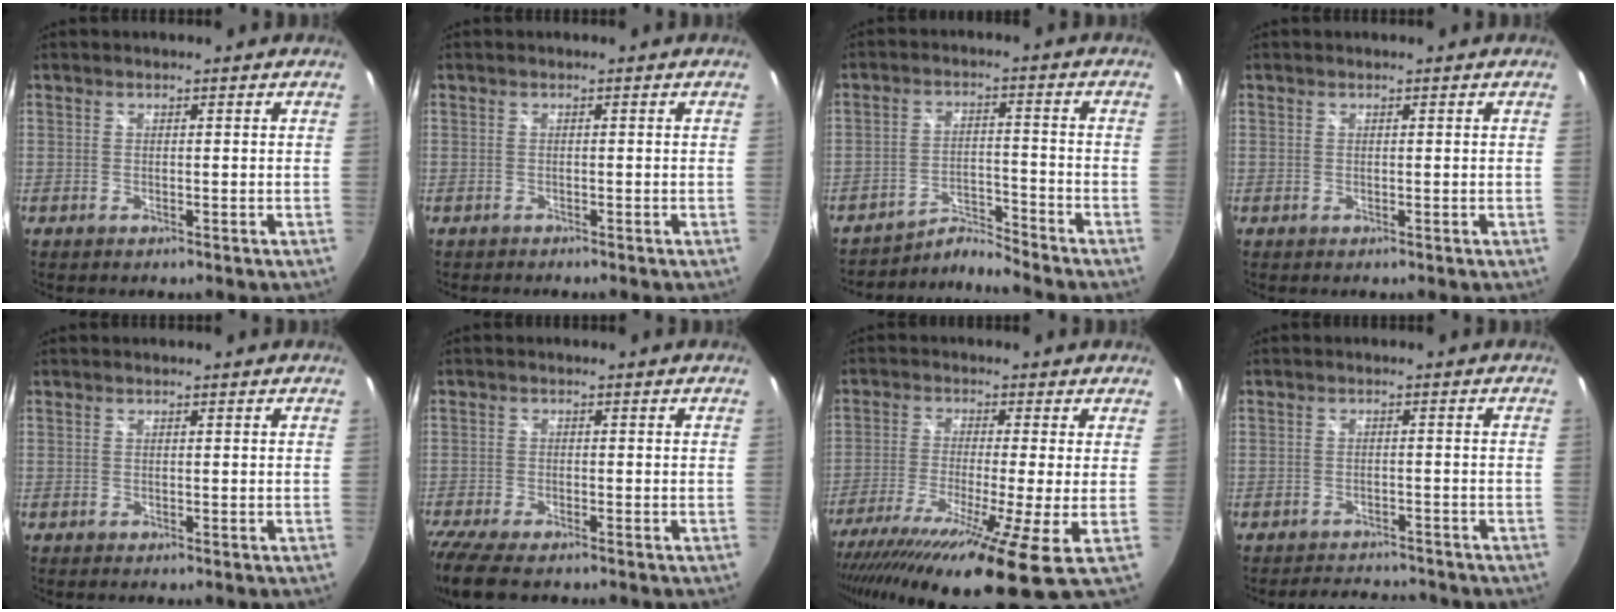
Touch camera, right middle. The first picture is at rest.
{"total": 0.6, "force": [-0.6, 0.0, 0.0], "torque": [-0.001, -0.004, -0.011]}
{"total": 5.4, "force": [-5.0, -1.6, -1.2], "torque": [0.012, 0.021, -0.095]}
{"total": 0.0}
{"total": 0.0}
{"total": 8.2, "force": [-6.7, 1.8, 4.5], "torque": [-0.118, -0.040, -0.125]}
{"total": 17.9, "force": [-10.3, 0.3, 14.7], "torque": [-0.282, -0.080, -0.176]}
{"total": 6.7, "force": [-6.3, 1.8, 1.5], "torque": [-0.038, 0.006, -0.086]}